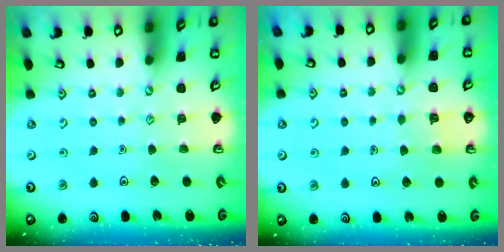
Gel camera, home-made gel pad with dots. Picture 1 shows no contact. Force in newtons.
{"total": 2.6, "press": 2.6, "slide": 0.2}